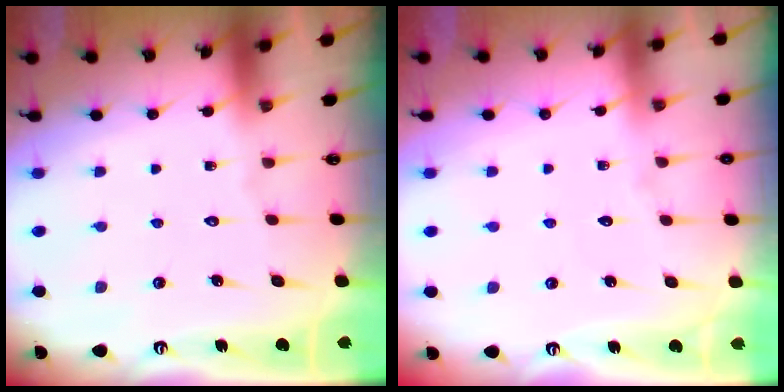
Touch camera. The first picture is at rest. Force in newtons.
{"total": 2.8, "press": 2.8, "slide": 0.4}